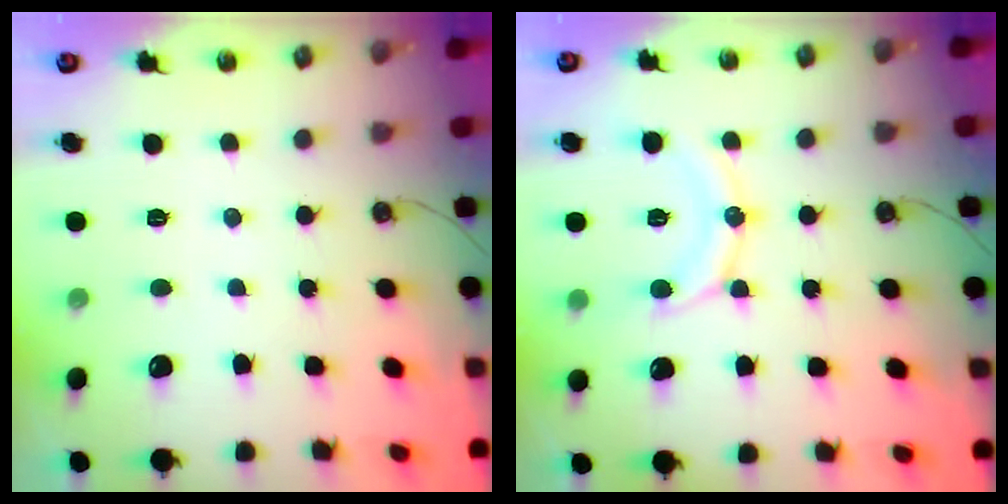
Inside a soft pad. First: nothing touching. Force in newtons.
{"total": 12.8, "press": 12.7, "slide": 1.4}